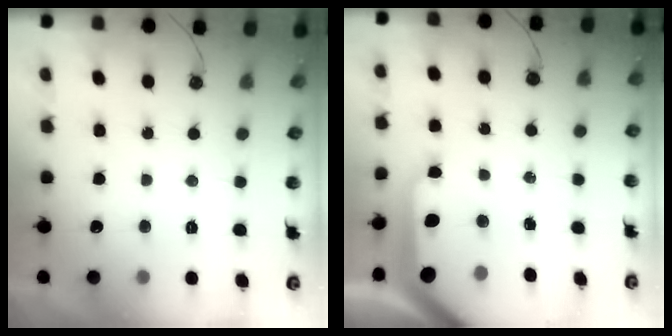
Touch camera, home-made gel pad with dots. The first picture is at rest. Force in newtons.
{"total": 13.0, "press": 12.9, "slide": 1.7}